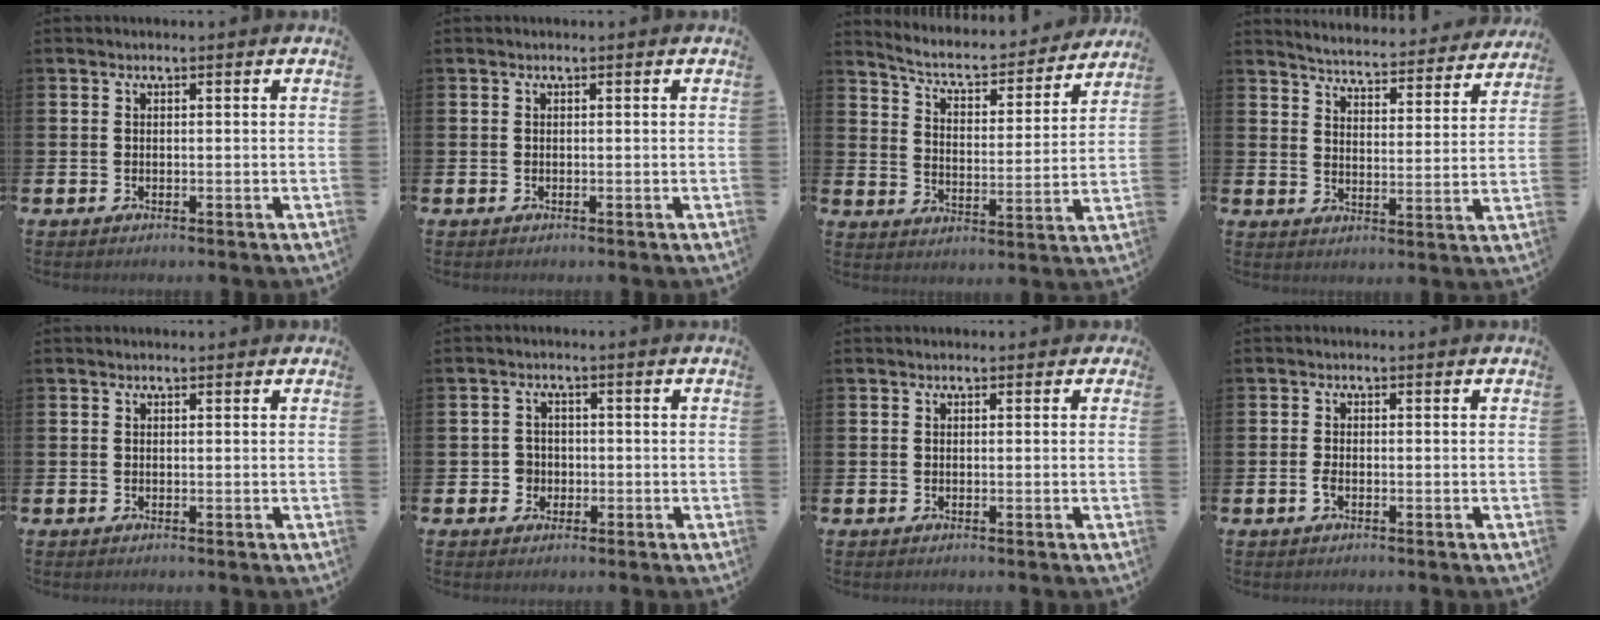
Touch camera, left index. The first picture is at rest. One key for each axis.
{"total": 0.0}
{"total": 5.9, "fx": 5.5, "fy": 1.5, "fz": 1.8, "tx": -0.058, "ty": -0.047, "tz": 0.085}
{"total": 4.8, "fx": 4.8, "fy": 0.2, "fz": 0.6, "tx": -0.025, "ty": -0.044, "tz": 0.078}
{"total": 0.0}
{"total": 2.3, "fx": -0.6, "fy": 2.2, "fz": 0.3, "tx": -0.009, "ty": 0.006, "tz": -0.019}
{"total": 0.6, "fx": 0.1, "fy": 0.6, "fz": 0.2, "tx": 0.003, "ty": 0.007, "tz": -0.002}
{"total": 1.2, "fx": -0.6, "fy": 0.5, "fz": 1.0, "tx": -0.022, "ty": 0.001, "tz": -0.011}